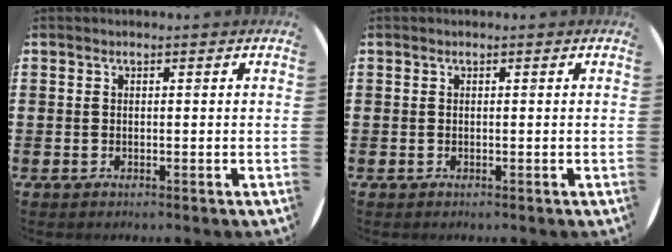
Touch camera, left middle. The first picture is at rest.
{"total": 0.0}